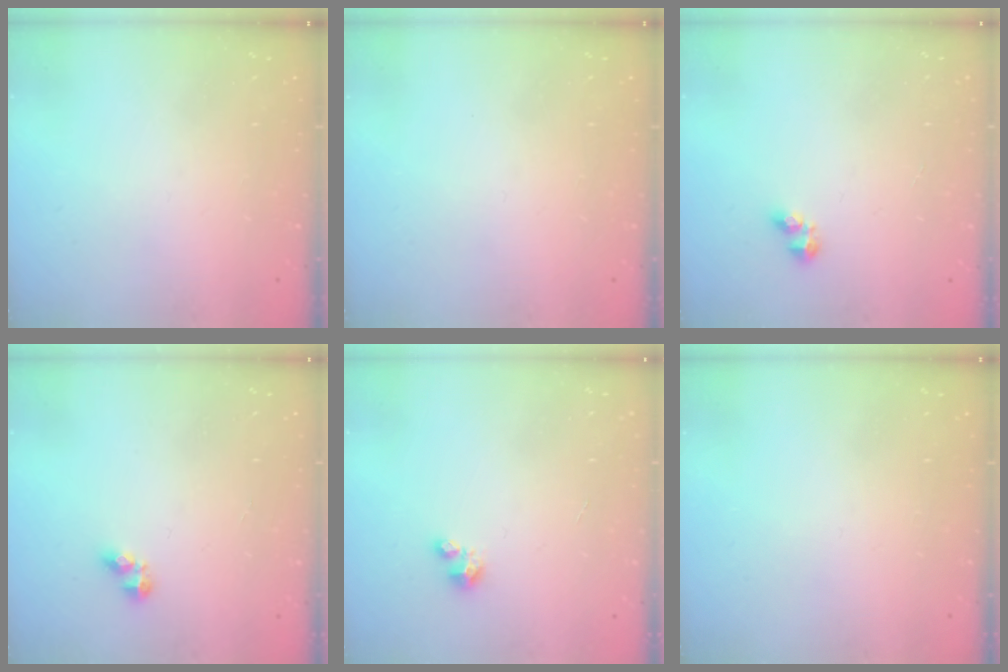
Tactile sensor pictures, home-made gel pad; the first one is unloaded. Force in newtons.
{"total": 0.0}
{"total": 2.5, "press": 2.5, "slide": 0.5}
{"total": 3.9, "press": 3.9, "slide": 0.5}
{"total": 2.6, "press": 2.6, "slide": 0.2}
{"total": 0.0}